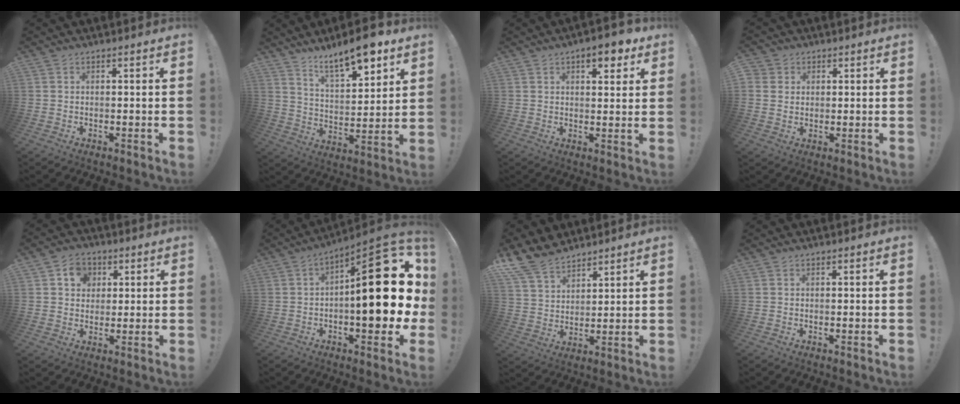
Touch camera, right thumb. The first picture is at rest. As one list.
[{"total": 13.6, "force": [10.0, 3.8, 8.4], "torque": [-0.129, -0.062, 0.168]}, {"total": 7.2, "force": [4.2, 2.9, 5.0], "torque": [-0.048, -0.021, 0.066]}, {"total": 4.3, "force": [1.4, 3.9, 1.3], "torque": [-0.018, -0.004, 0.027]}, {"total": 8.6, "force": [2.8, 7.5, 3.2], "torque": [-0.043, -0.007, 0.056]}, {"total": 23.1, "force": [0.9, 9.2, 21.2], "torque": [-0.272, -0.003, 0.017]}, {"total": 11.3, "force": [9.1, 5.6, 3.7], "torque": [-0.072, -0.062, 0.178]}, {"total": 0.0}]